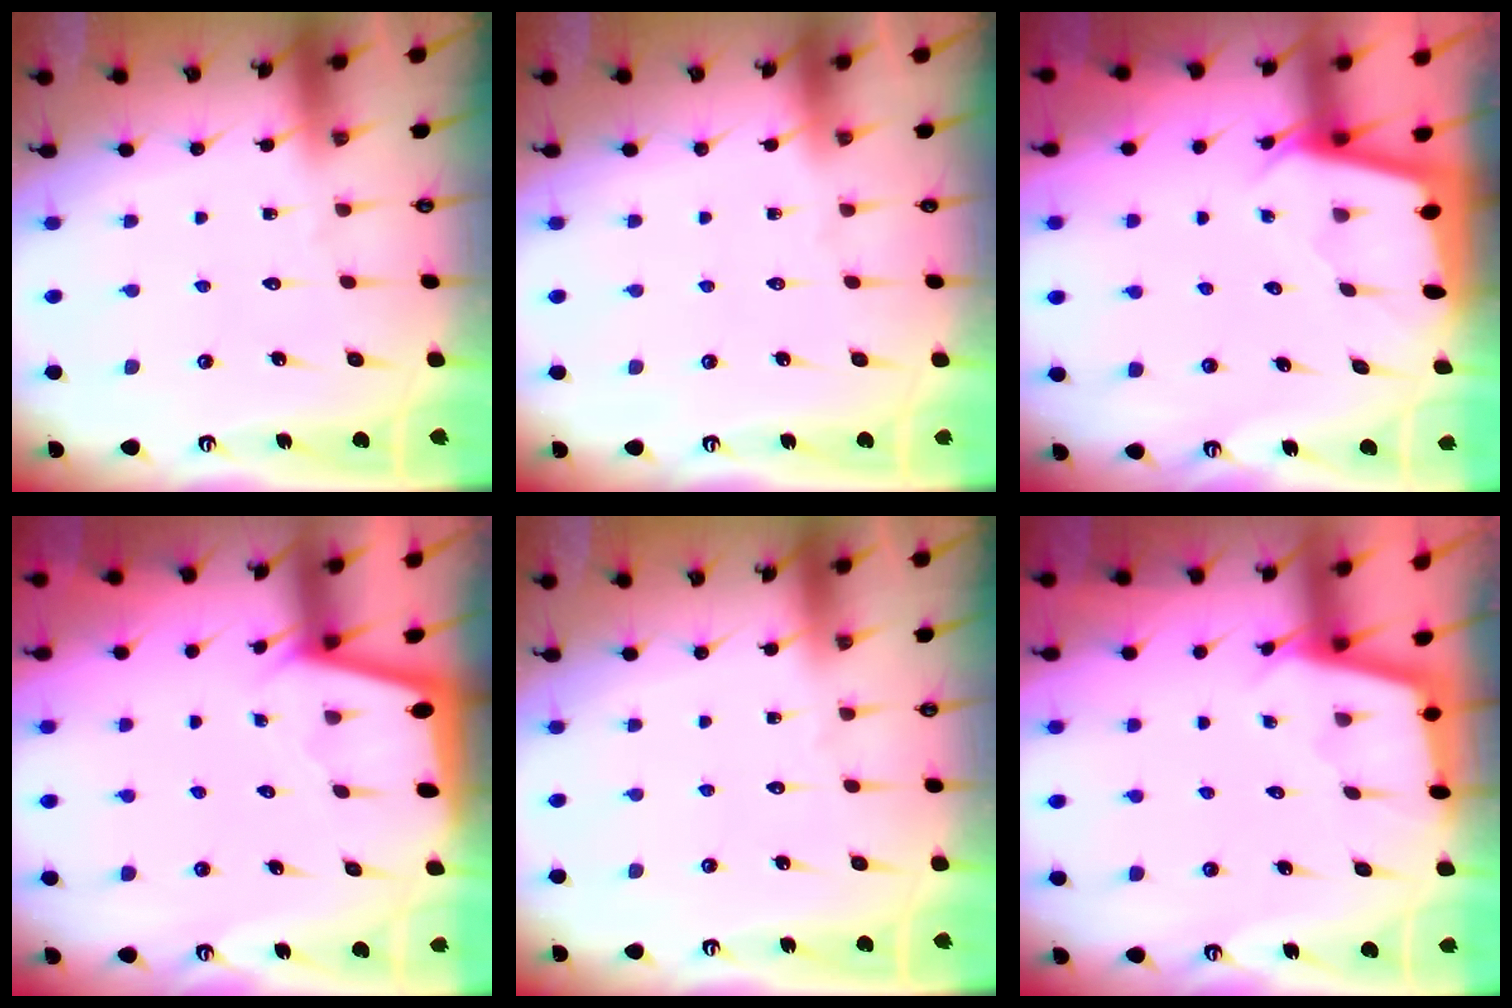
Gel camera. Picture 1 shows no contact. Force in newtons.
{"total": 0.0}
{"total": 1.9, "press": 1.9, "slide": 0.3}
{"total": 1.9, "press": 1.9, "slide": 0.1}
{"total": 0.0}
{"total": 2.2, "press": 2.2, "slide": 0.2}